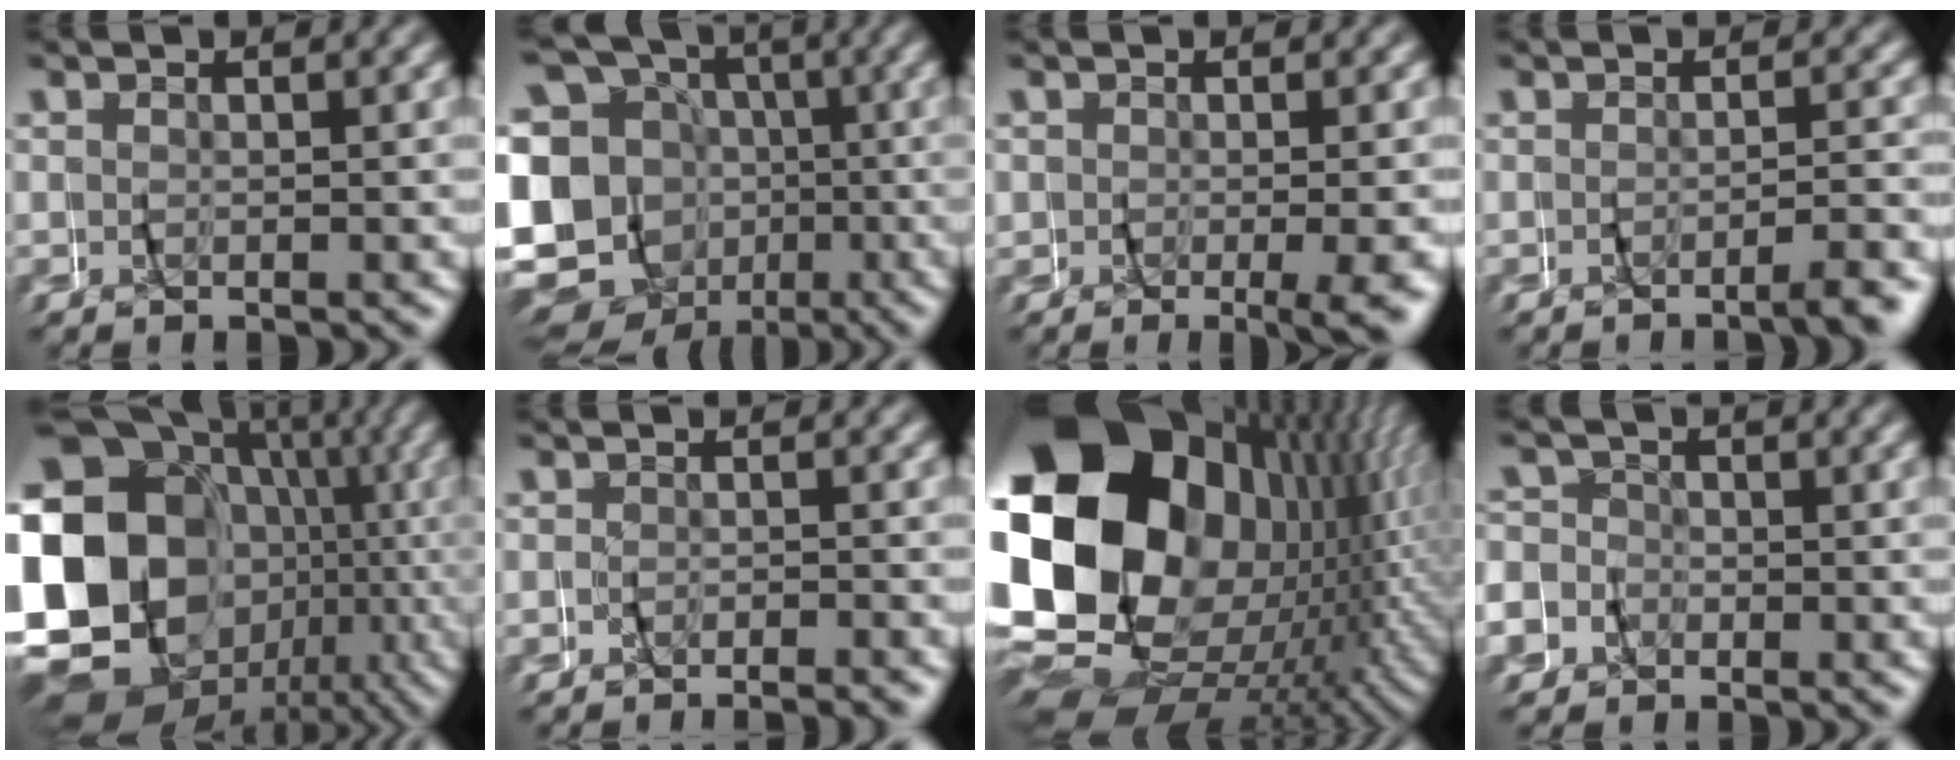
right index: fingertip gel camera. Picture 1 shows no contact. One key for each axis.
{"total": 14.5, "fx": -1.8, "fy": 13.1, "fz": 5.9, "tx": -0.141, "ty": -0.033, "tz": -0.044}
{"total": 3.5, "fx": -1.3, "fy": 1.3, "fz": 3.0, "tx": -0.046, "ty": -0.005, "tz": -0.017}
{"total": 2.6, "fx": -2.5, "fy": -0.6, "fz": 0.6, "tx": -0.008, "ty": 0.006, "tz": -0.045}
{"total": 20.6, "fx": -3.3, "fy": 15.8, "fz": 12.8, "tx": -0.234, "ty": -0.046, "tz": -0.039}
{"total": 1.8, "fx": -1.7, "fy": -0.5, "fz": -0.3, "tx": 0.007, "ty": 0.004, "tz": -0.034}
{"total": 28.7, "fx": -0.3, "fy": 19.5, "fz": 21.0, "tx": -0.345, "ty": -0.048, "tz": 0.013}
{"total": 6.6, "fx": -1.9, "fy": 6.2, "fz": 0.7, "tx": -0.028, "ty": -0.004, "tz": -0.049}